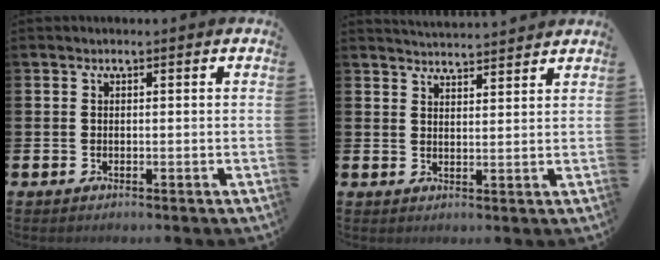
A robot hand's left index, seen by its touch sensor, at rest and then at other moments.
{"total": 3.8, "force": [3.8, 0.0, 0.0], "torque": [0.000, -0.025, 0.067]}